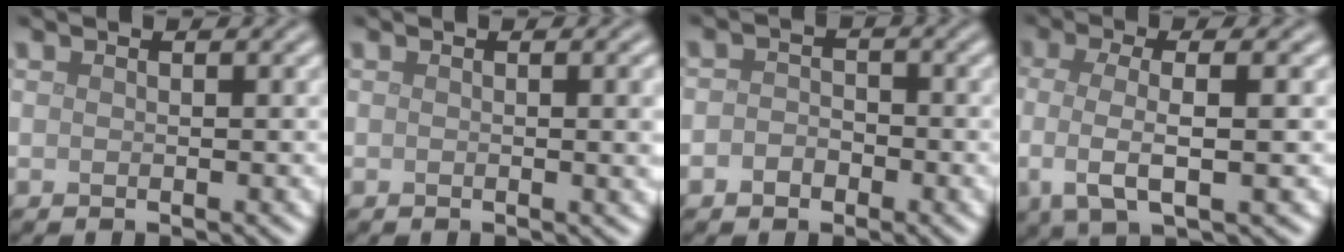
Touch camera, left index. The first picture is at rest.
{"total": 2.9, "force": [0.1, 0.9, 2.8], "torque": [-0.029, 0.001, -0.001]}
{"total": 1.9, "force": [-0.8, 1.5, 0.8], "torque": [-0.011, 0.001, -0.021]}
{"total": 5.0, "force": [-0.6, 1.6, 4.7], "torque": [-0.085, -0.005, -0.014]}